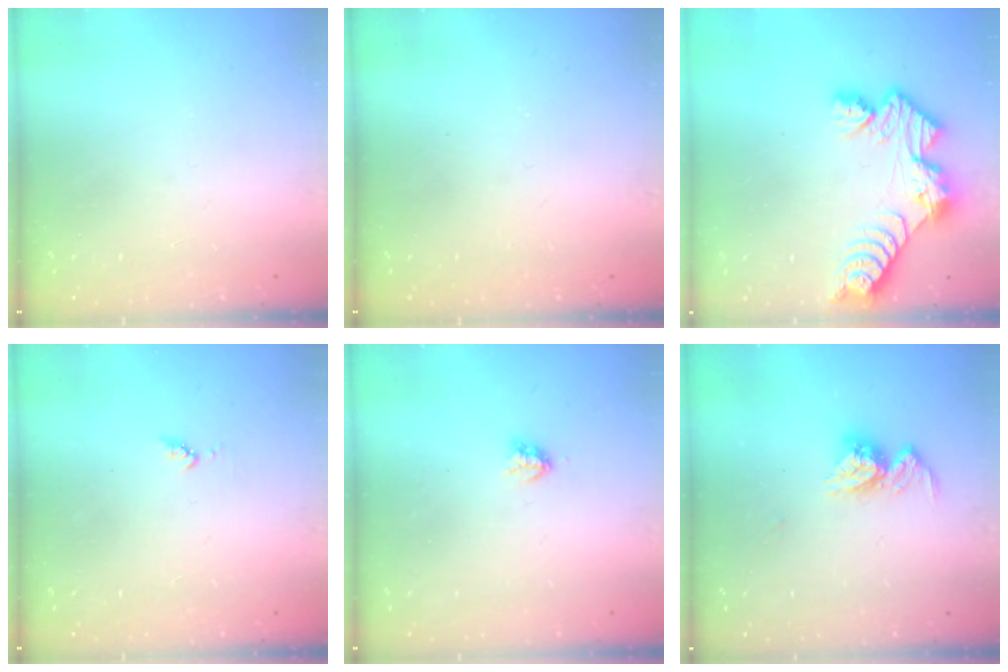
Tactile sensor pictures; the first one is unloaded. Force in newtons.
{"total": 0.0}
{"total": 10.3, "press": 10.3, "slide": 1.0}
{"total": 4.4, "press": 4.3, "slide": 0.4}
{"total": 2.9, "press": 2.9, "slide": 0.5}
{"total": 10.0, "press": 10.0, "slide": 0.8}